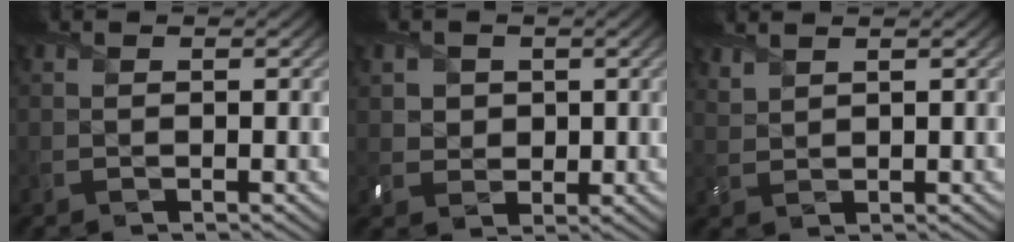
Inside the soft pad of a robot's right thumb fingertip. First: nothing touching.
{"total": 3.0, "force": [1.0, 2.7, 0.8], "torque": [-0.032, -0.008, 0.019]}
{"total": 2.1, "force": [2.0, 0.3, 0.5], "torque": [-0.021, 0.004, 0.046]}